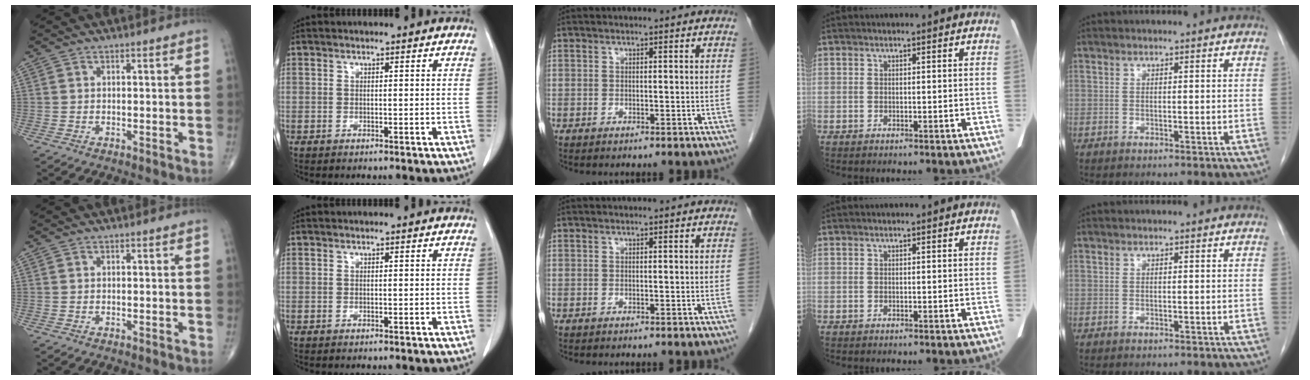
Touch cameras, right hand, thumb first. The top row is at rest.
{}